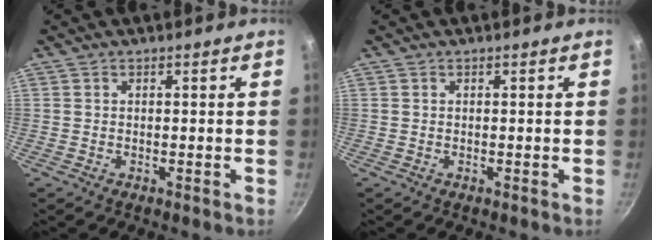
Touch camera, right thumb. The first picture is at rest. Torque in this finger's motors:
{"motor_torque": [-0.36, -0.03, 0.11, 0.11, 0.00]}